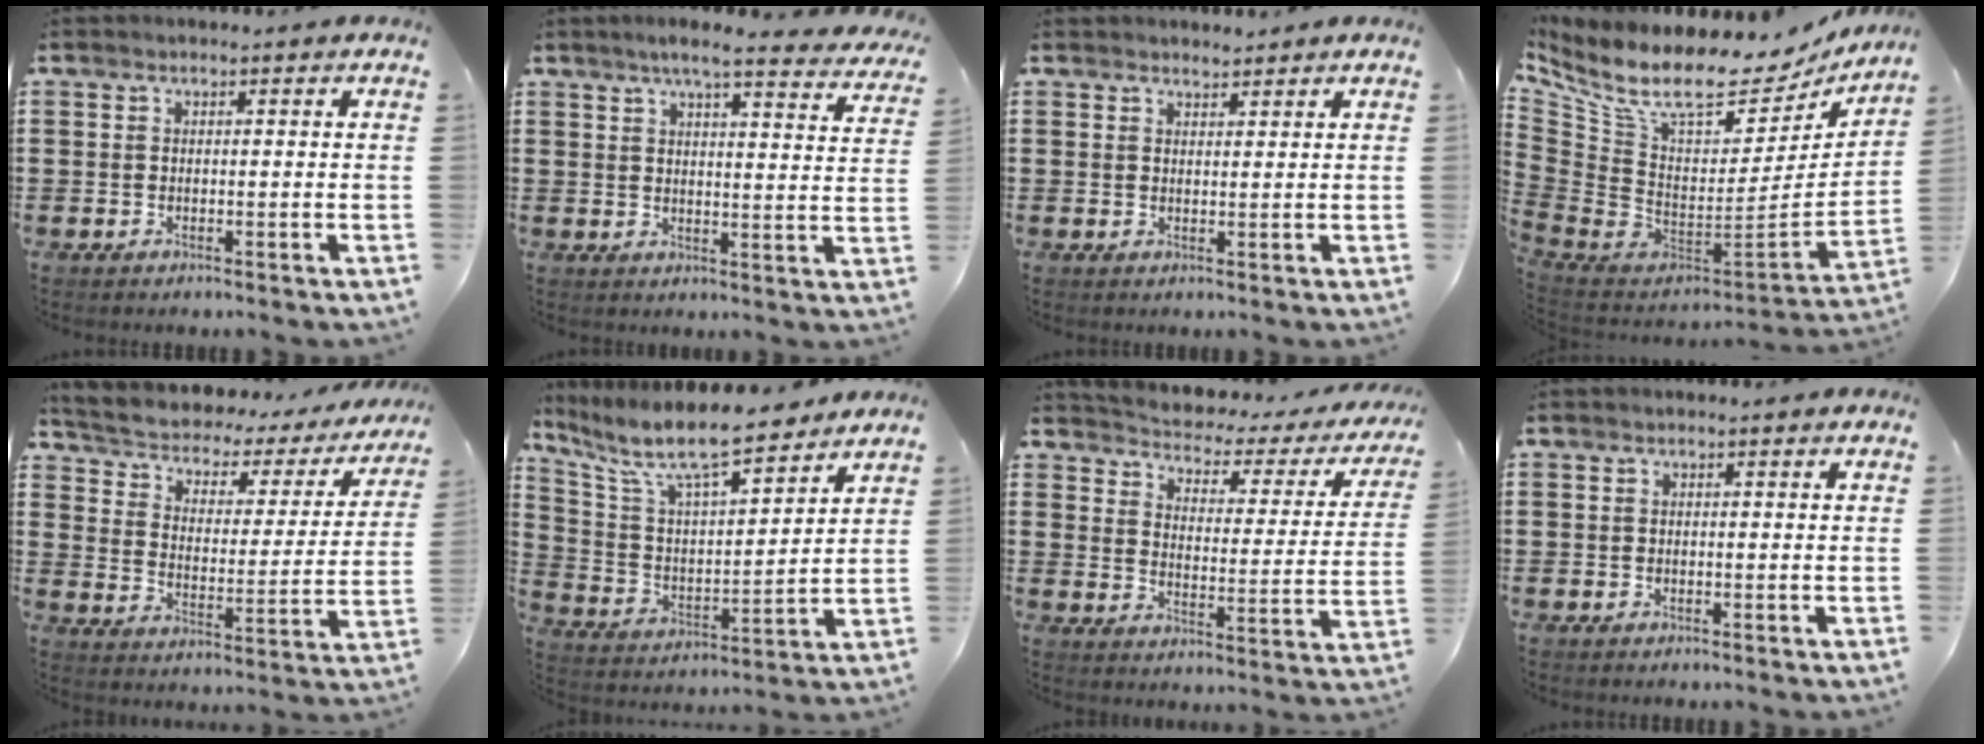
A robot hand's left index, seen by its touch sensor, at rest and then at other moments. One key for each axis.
{"total": 5.4, "fx": 4.5, "fy": -0.2, "fz": 3.0, "tx": -0.065, "ty": -0.020, "tz": 0.074}
{"total": 1.3, "fx": 1.2, "fy": 0.2, "fz": 0.1, "tx": -0.004, "ty": 0.001, "tz": 0.024}
{"total": 10.2, "fx": 7.2, "fy": 3.1, "fz": 6.6, "tx": -0.159, "ty": -0.071, "tz": 0.119}
{"total": 2.6, "fx": 1.8, "fy": 1.5, "fz": 1.1, "tx": -0.038, "ty": -0.023, "tz": 0.018}
{"total": 8.8, "fx": 7.3, "fy": 1.4, "fz": 4.6, "tx": -0.124, "ty": -0.049, "tz": 0.122}
{"total": 2.1, "fx": 2.0, "fy": 0.6, "fz": 0.5, "tx": -0.031, "ty": -0.029, "tz": 0.022}
{"total": 0.0}